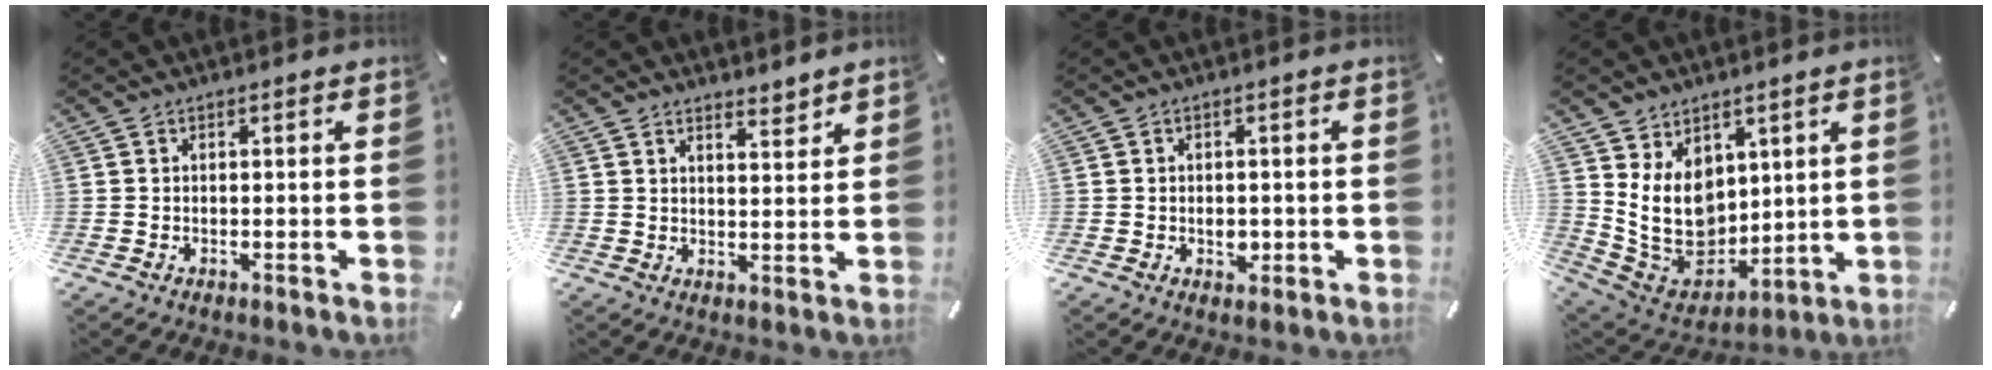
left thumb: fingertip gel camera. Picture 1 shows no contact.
{"total": 3.6, "force": [3.5, 0.7, 0.3], "torque": [0.002, -0.029, 0.062]}
{"total": 3.1, "force": [-0.6, 2.4, 1.9], "torque": [-0.017, -0.004, -0.013]}
{"total": 13.8, "force": [3.4, 11.4, 7.0], "torque": [-0.158, -0.033, 0.073]}